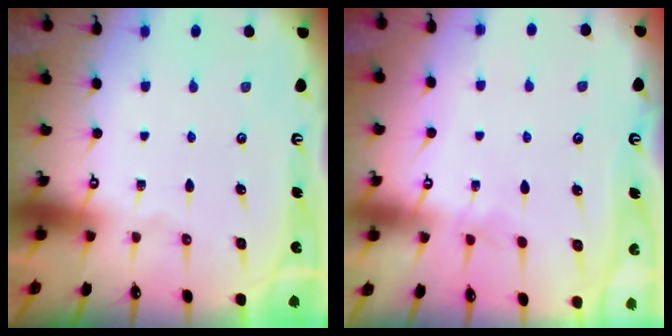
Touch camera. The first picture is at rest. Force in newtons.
{"total": 2.8, "press": 2.8, "slide": 0.3}